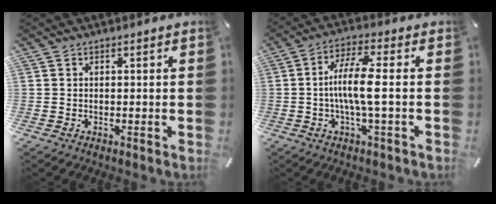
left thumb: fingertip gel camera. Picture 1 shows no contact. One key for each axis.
{"total": 10.0, "fx": -0.6, "fy": 1.7, "fz": 9.8, "tx": -0.195, "ty": -0.003, "tz": -0.018}